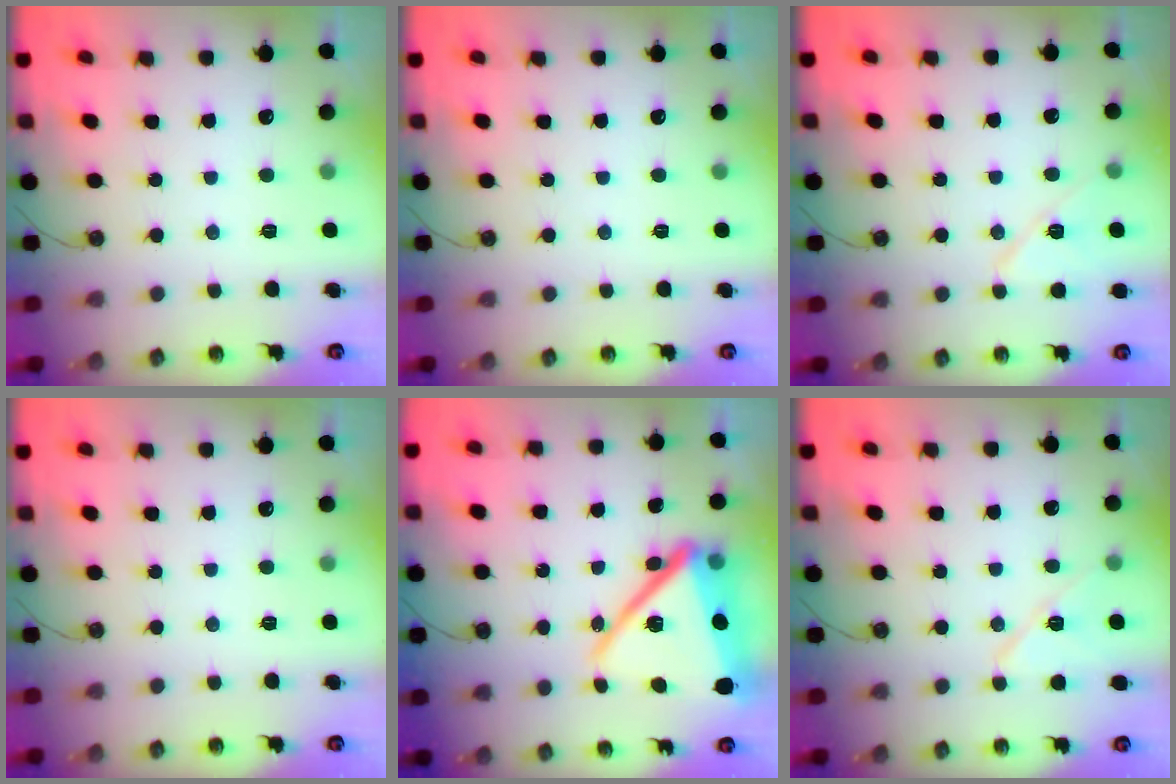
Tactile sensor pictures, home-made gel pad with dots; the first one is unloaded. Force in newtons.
{"total": 0.0}
{"total": 9.2, "press": 9.2, "slide": 0.7}
{"total": 0.0}
{"total": 23.0, "press": 22.9, "slide": 1.8}
{"total": 9.8, "press": 9.7, "slide": 1.1}